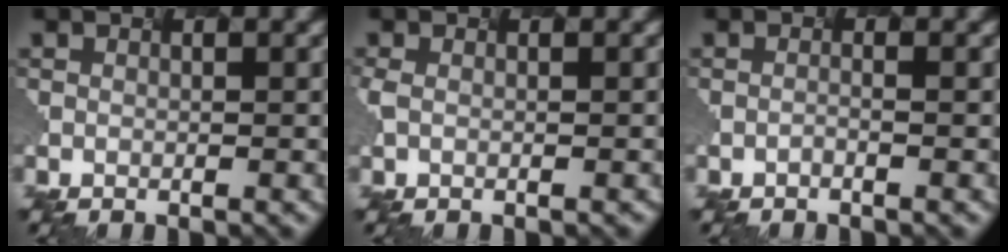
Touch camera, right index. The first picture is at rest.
{"total": 1.1, "force": [-0.3, 0.5, 0.9], "torque": [-0.020, 0.003, 0.007]}
{"total": 0.7, "force": [-0.7, -0.1, 0.1], "torque": [-0.002, -0.007, -0.016]}